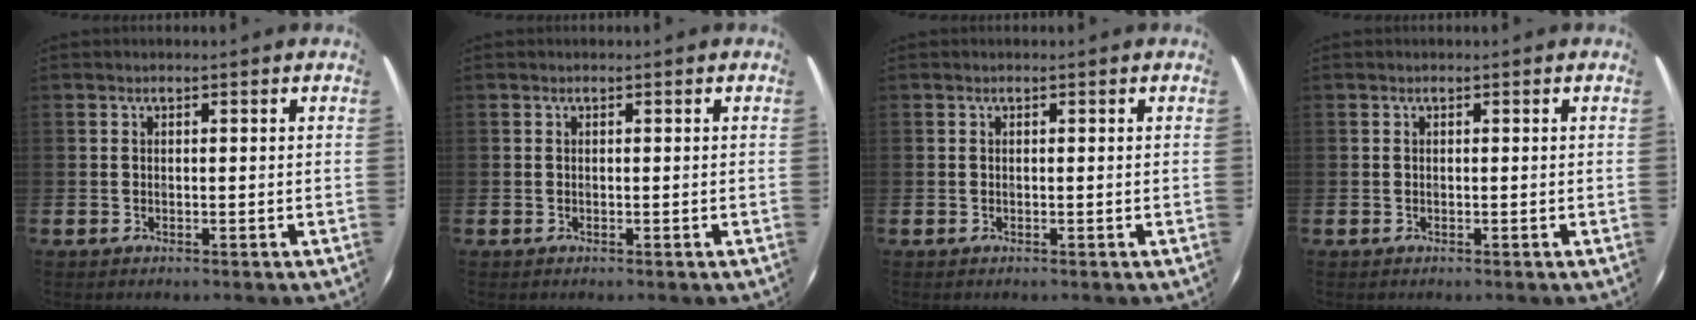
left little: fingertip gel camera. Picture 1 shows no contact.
{"total": 0.0}
{"total": 0.0}
{"total": 0.0}